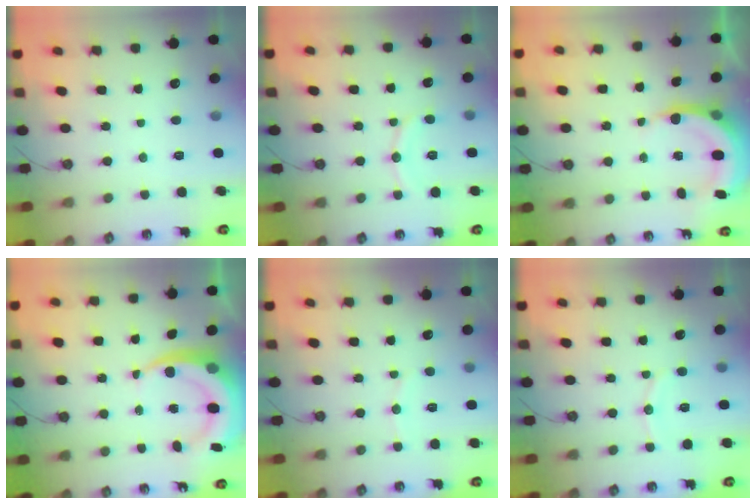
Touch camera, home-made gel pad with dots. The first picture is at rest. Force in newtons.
{"total": 8.1, "press": 8.1, "slide": 0.9}
{"total": 6.3, "press": 6.3, "slide": 0.7}
{"total": 10.1, "press": 10.0, "slide": 1.4}
{"total": 5.0, "press": 4.9, "slide": 1.1}
{"total": 6.9, "press": 6.7, "slide": 1.8}